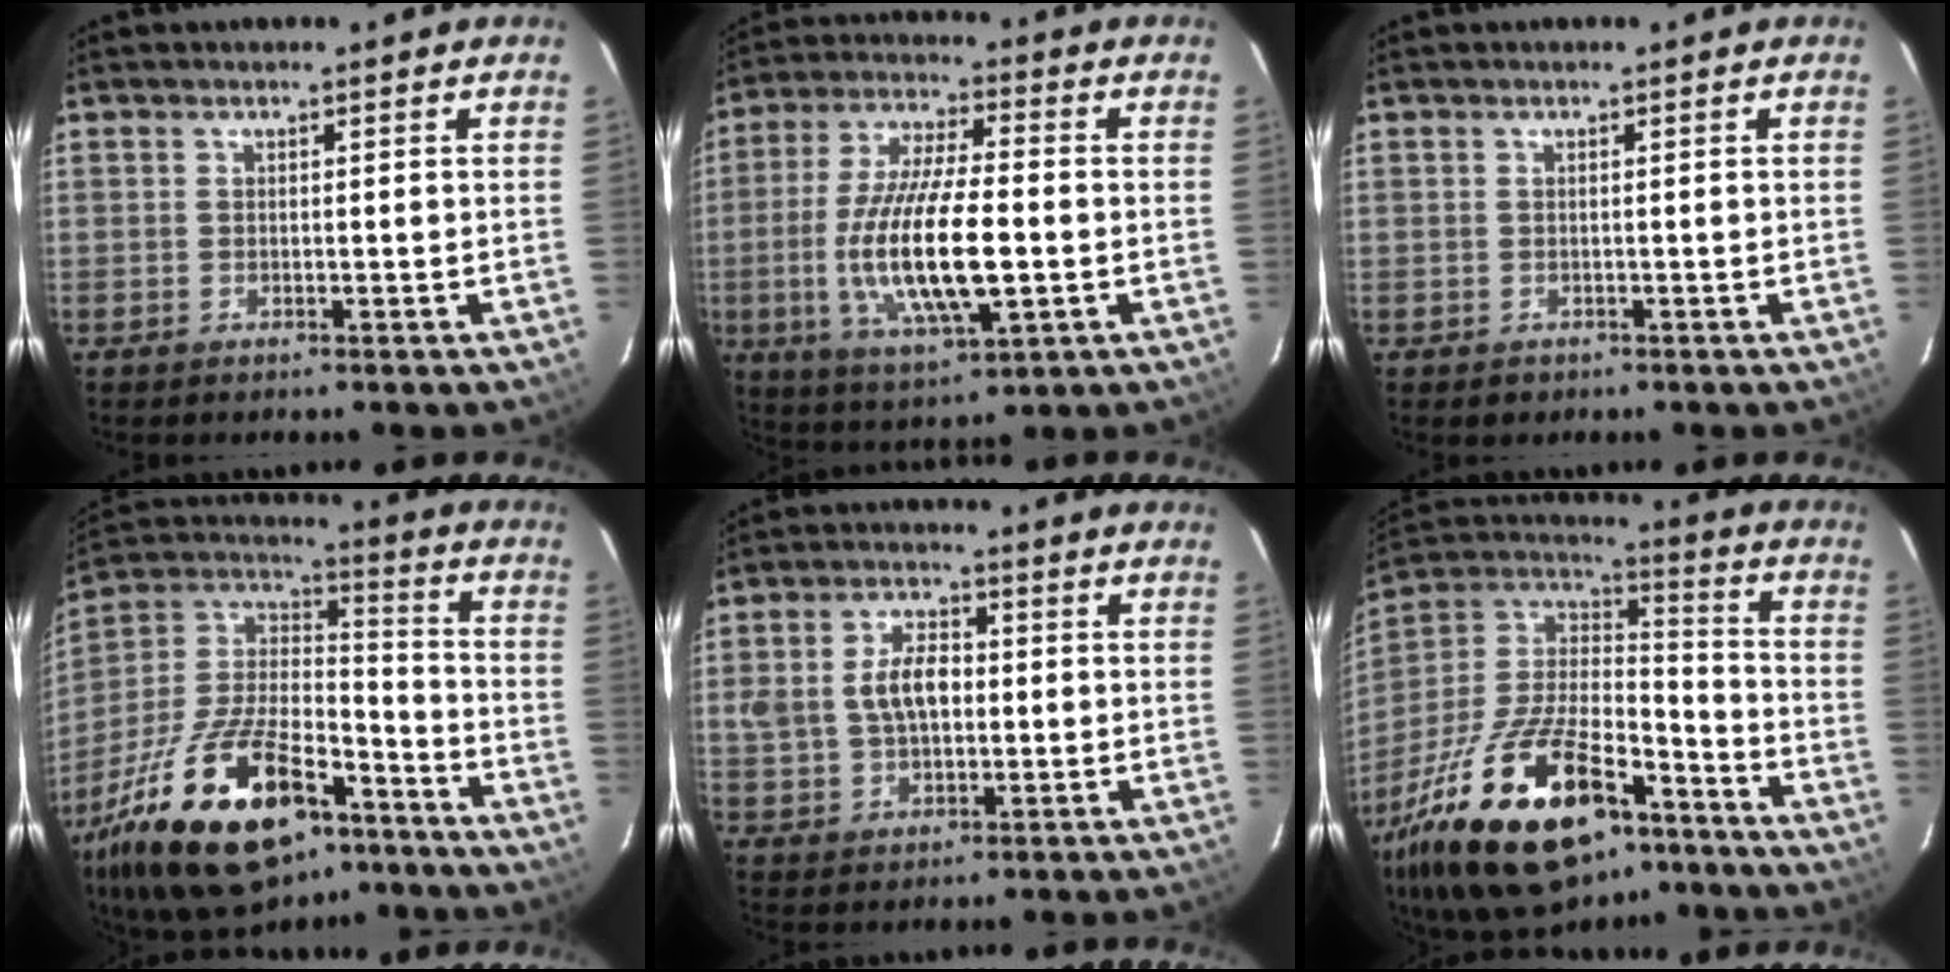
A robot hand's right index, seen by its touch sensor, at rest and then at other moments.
{"total": 17.1, "force": [-3.0, 4.7, 16.2], "torque": [-0.323, -0.013, -0.051]}
{"total": 1.1, "force": [-0.3, 1.0, 0.1], "torque": [0.000, 0.001, 0.001]}
{"total": 29.0, "force": [-17.5, 12.8, 19.2], "torque": [-0.375, -0.004, -0.281]}
{"total": 8.1, "force": [0.4, 5.2, 6.2], "torque": [-0.122, 0.016, 0.014]}
{"total": 30.9, "force": [-19.0, 13.4, 20.4], "torque": [-0.397, -0.012, -0.300]}